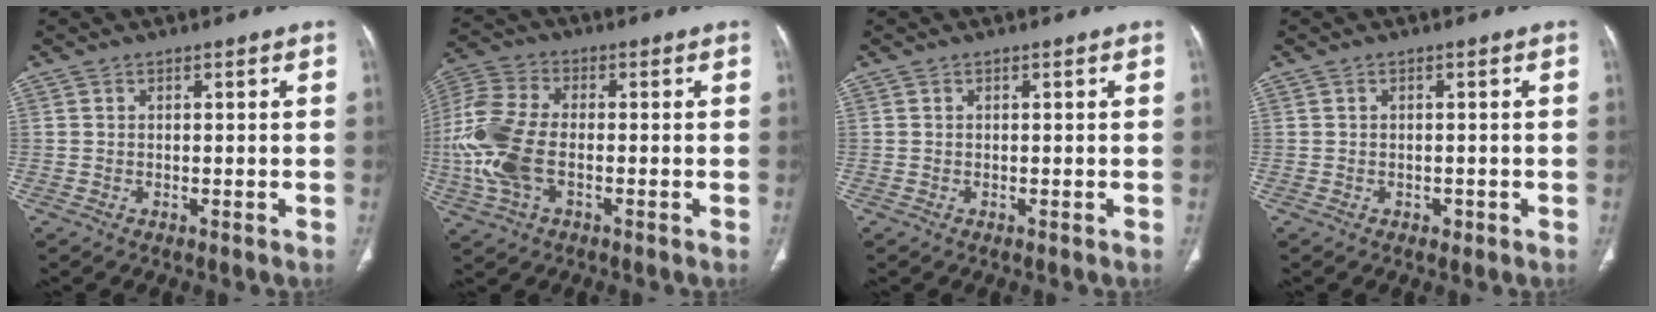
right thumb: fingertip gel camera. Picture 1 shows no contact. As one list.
[{"total": 13.8, "force": [-2.1, 7.8, 11.2], "torque": [-0.268, 0.012, -0.040]}, {"total": 0.0}, {"total": 1.0, "force": [-0.4, 0.8, 0.4], "torque": [-0.003, 0.002, -0.004]}]